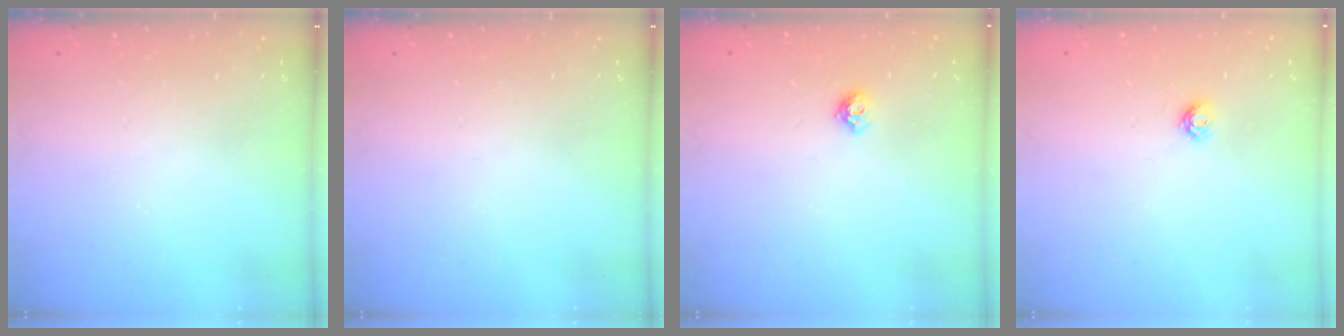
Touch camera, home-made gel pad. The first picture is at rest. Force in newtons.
{"total": 0.0}
{"total": 6.1, "press": 6.0, "slide": 0.9}
{"total": 3.5, "press": 3.4, "slide": 0.4}